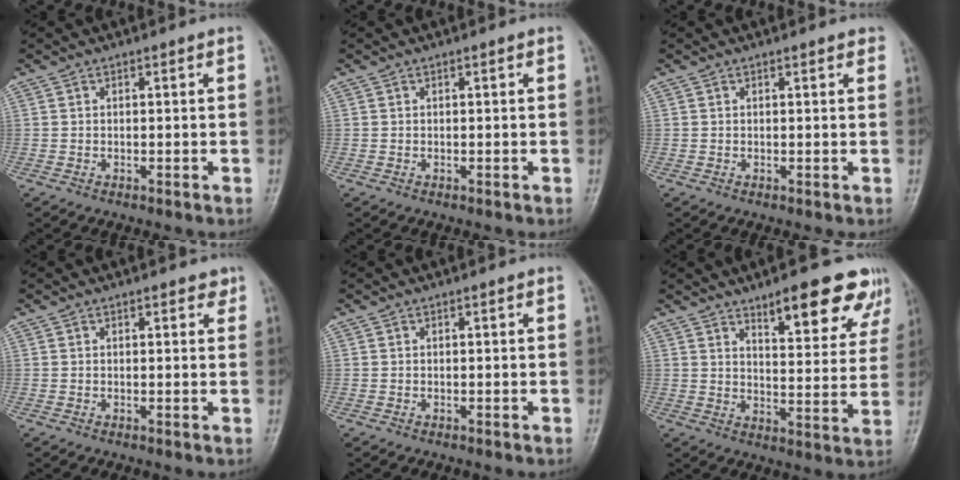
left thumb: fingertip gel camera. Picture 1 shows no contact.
{"total": 0.0}
{"total": 1.2, "force": [0.8, 0.4, 0.7], "torque": [-0.006, 0.000, 0.008]}
{"total": 1.9, "force": [1.3, 1.0, 1.1], "torque": [-0.001, -0.004, 0.013]}
{"total": 0.0}
{"total": 14.4, "force": [9.4, 4.6, 9.9], "torque": [-0.082, -0.052, 0.131]}